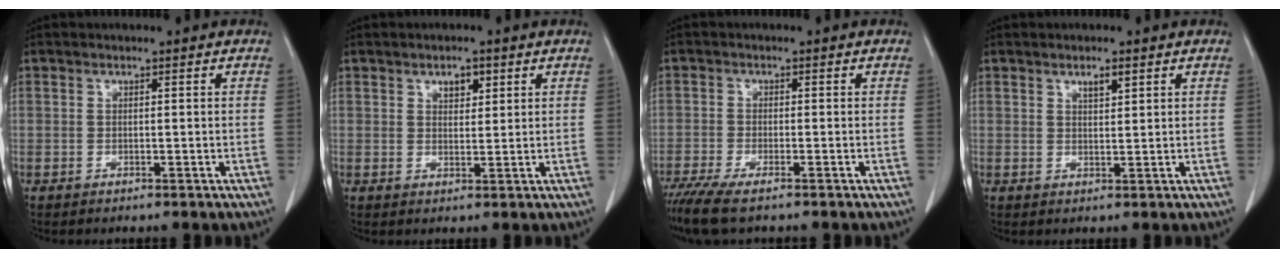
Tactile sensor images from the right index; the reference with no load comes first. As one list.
[{"total": 2.8, "force": [1.6, 1.4, 1.8], "torque": [-0.025, -0.003, 0.027]}, {"total": 5.9, "force": [-4.4, 0.7, 3.8], "torque": [-0.067, -0.015, -0.079]}, {"total": 2.1, "force": [1.4, 0.6, 1.4], "torque": [-0.025, -0.003, 0.025]}]